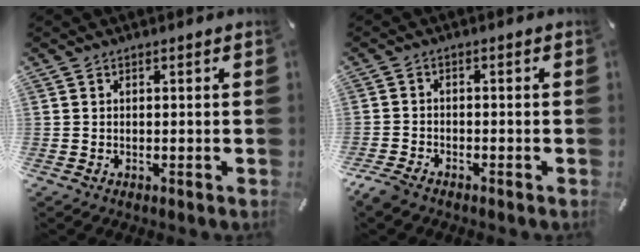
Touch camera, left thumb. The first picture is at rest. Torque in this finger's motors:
{"motor_torque": [0.45, 0.93, 0.23, 0.17, 0.10]}